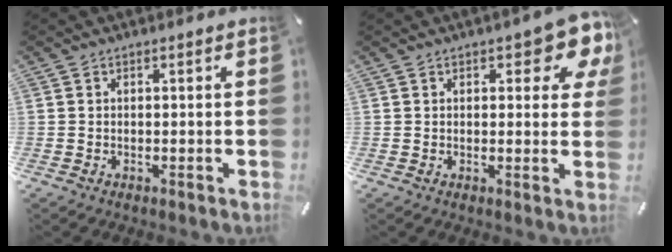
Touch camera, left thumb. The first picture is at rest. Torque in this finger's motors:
{"motor_torque": [0.46, 0.05, 0.38, 0.13, 0.05]}